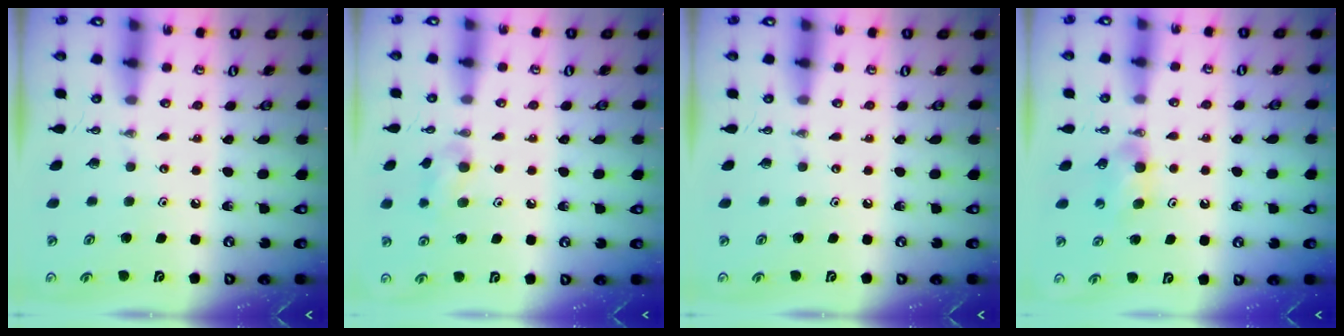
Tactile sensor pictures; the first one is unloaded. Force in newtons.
{"total": 7.7, "press": 7.6, "slide": 1.2}
{"total": 0.0}
{"total": 4.8, "press": 4.8, "slide": 0.5}